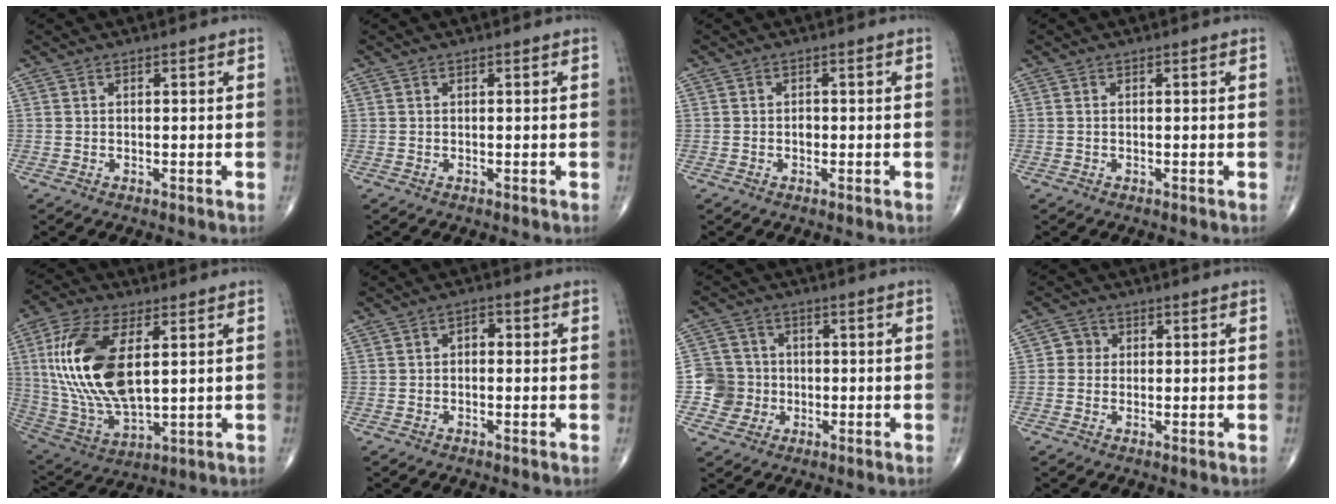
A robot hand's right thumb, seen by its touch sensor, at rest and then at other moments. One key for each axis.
{"total": 0.0}
{"total": 1.1, "fx": -0.2, "fy": 0.8, "fz": 0.7, "tx": -0.007, "ty": 0.003, "tz": -0.005}
{"total": 0.0}
{"total": 20.4, "fx": 4.0, "fy": 9.8, "fz": 17.4, "tx": -0.363, "ty": -0.019, "tz": 0.080}
{"total": 2.2, "fx": 0.1, "fy": 1.5, "fz": 1.7, "tx": -0.012, "ty": 0.009, "tz": -0.006}
{"total": 6.8, "fx": -1.2, "fy": 6.7, "fz": 0.6, "tx": 0.023, "ty": 0.015, "tz": -0.028}
{"total": 2.7, "fx": 0.2, "fy": 2.6, "fz": 0.7, "tx": 0.008, "ty": 0.007, "tz": -0.004}